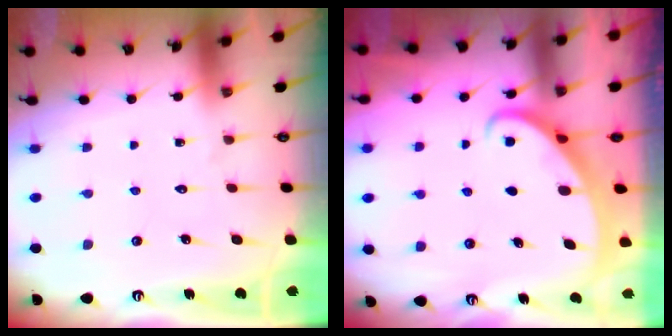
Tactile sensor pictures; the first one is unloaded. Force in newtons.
{"total": 2.2, "press": 2.2, "slide": 0.2}